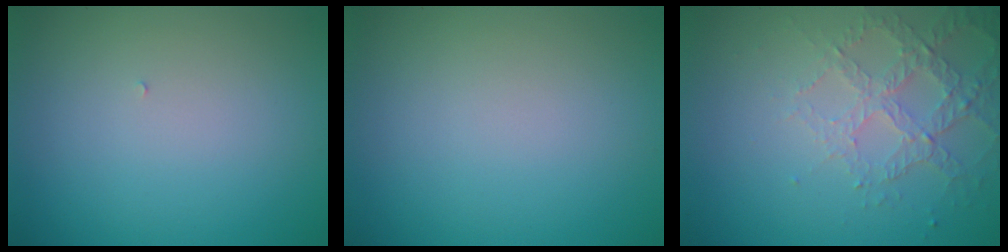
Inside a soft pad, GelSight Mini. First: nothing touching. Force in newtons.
{"total": 0.0}
{"total": 3.3, "press": 3.0, "slide": 1.2}